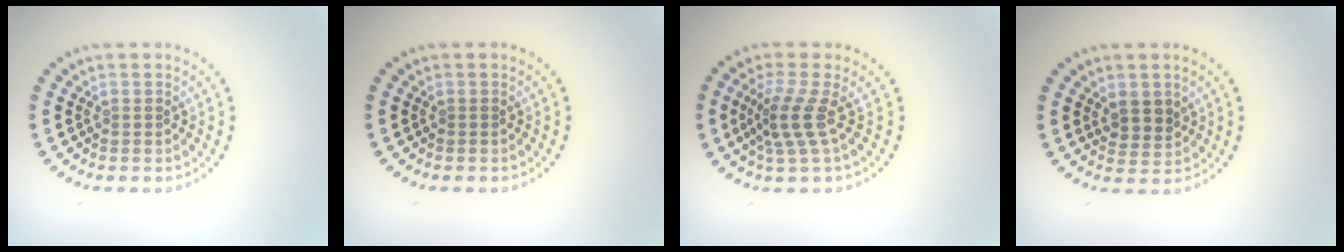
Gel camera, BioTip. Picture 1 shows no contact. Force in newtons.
{"total": 0.0}
{"total": 2.9, "press": 2.1, "slide": 2.0}
{"total": 2.2, "press": 2.0, "slide": 0.9}